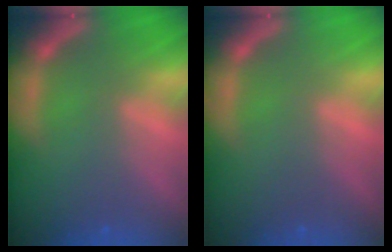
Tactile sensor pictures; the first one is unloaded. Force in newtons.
{"total": 0.0}